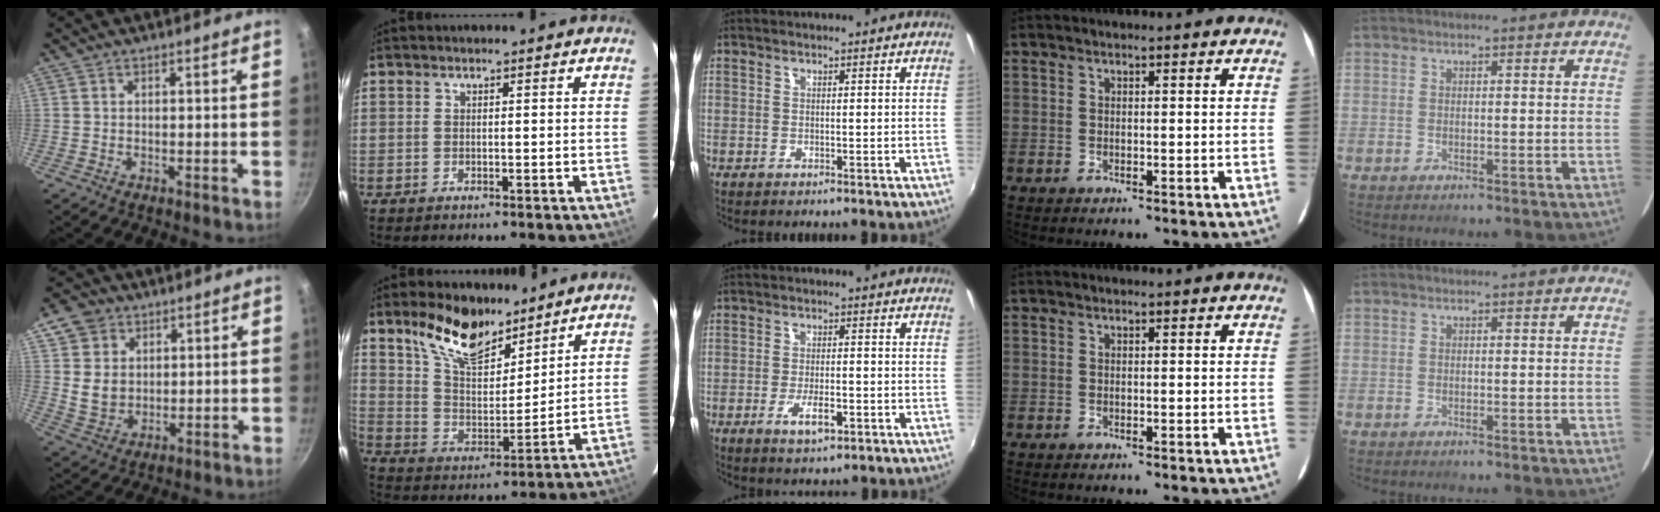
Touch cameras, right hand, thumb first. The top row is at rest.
{"thumb": {"total": 8.5, "force": [3.3, 7.1, 3.3], "torque": [-0.026, -0.015, 0.065]}, "index": {"total": 13.7, "force": [10.2, 5.7, 7.2], "torque": [-0.134, 0.007, 0.191]}, "middle": {"total": 5.2, "force": [-2.4, 1.7, 4.3], "torque": [-0.091, -0.007, -0.039]}}